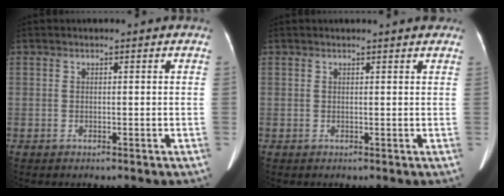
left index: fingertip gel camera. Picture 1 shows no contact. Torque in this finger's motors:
{"motor_torque": [0.55, -0.93, -0.01, 0.00]}